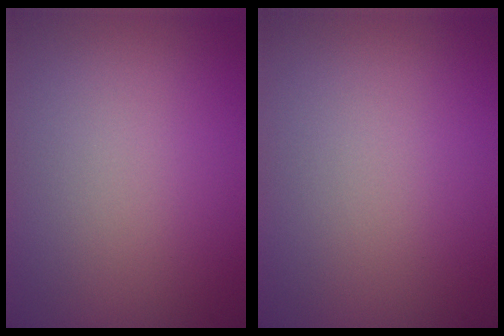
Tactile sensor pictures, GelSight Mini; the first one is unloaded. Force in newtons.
{"total": 0.0}